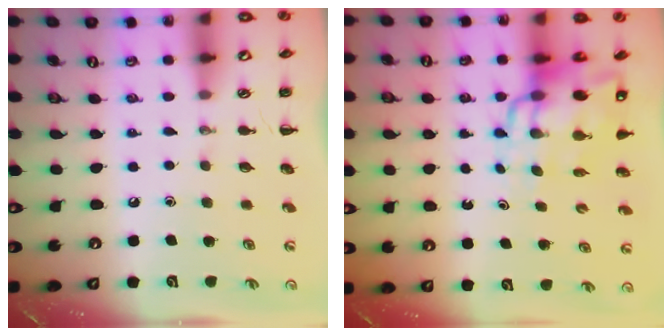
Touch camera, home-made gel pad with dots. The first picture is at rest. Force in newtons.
{"total": 14.0, "press": 13.2, "slide": 4.4}